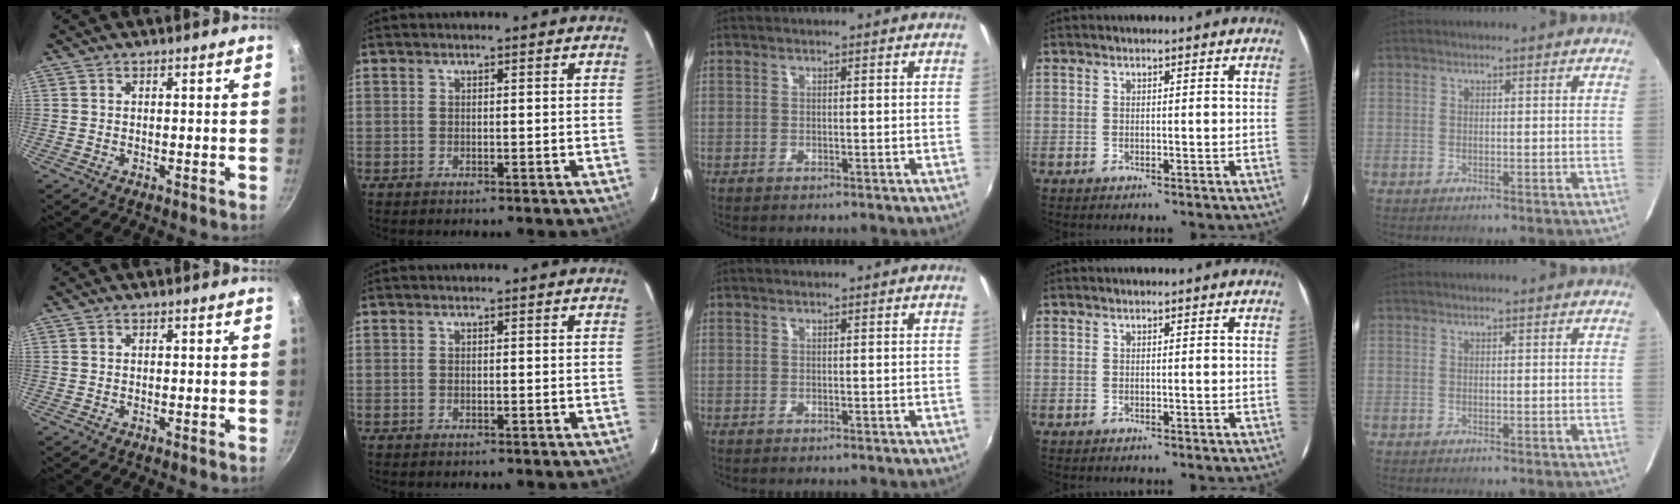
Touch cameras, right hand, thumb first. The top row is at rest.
{}